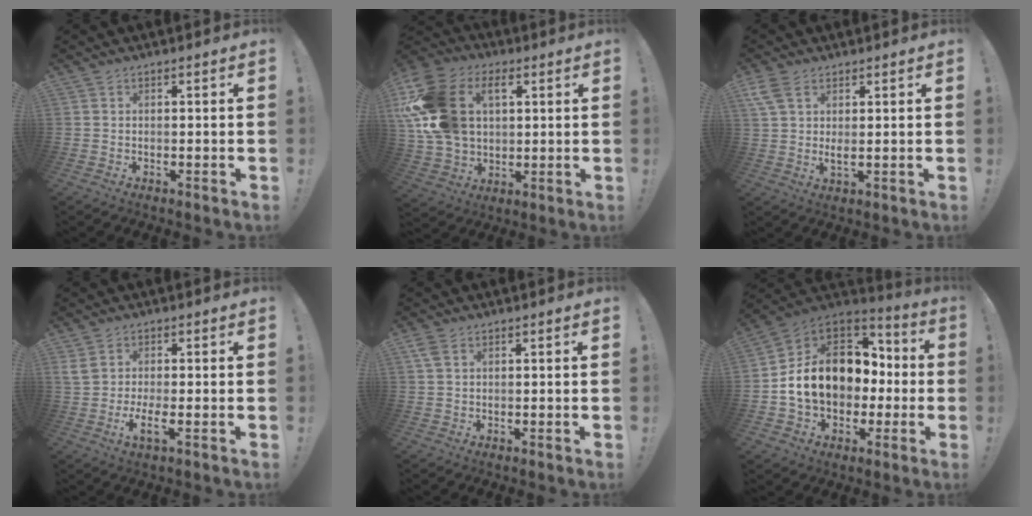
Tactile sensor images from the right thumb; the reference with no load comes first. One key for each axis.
{"total": 21.2, "fx": 5.9, "fy": 15.1, "fz": 13.6, "tx": -0.256, "ty": -0.013, "tz": 0.113}
{"total": 5.0, "fx": 2.4, "fy": 2.2, "fz": 3.8, "tx": -0.063, "ty": -0.011, "tz": 0.048}
{"total": 5.3, "fx": -0.7, "fy": 1.6, "fz": 5.1, "tx": -0.098, "ty": -0.015, "tz": -0.013}
{"total": 3.0, "fx": 1.3, "fy": 1.6, "fz": 2.1, "tx": -0.037, "ty": 0.001, "tz": 0.025}
{"total": 17.7, "fx": 1.1, "fy": 13.8, "fz": 11.1, "tx": -0.173, "ty": 0.009, "tz": 0.044}